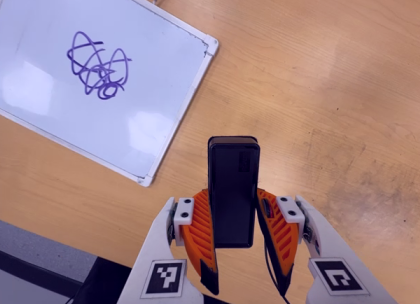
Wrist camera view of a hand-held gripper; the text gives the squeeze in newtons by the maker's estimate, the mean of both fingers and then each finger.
{"total": 4.1, "left": 2.5, "right": 5.6}